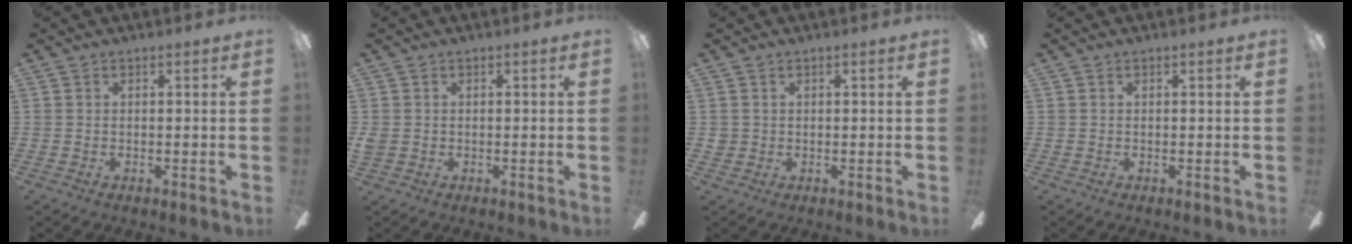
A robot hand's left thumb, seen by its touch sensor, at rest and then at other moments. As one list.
[{"total": 1.6, "force": [0.2, 1.5, 0.5], "torque": [-0.010, 0.003, 0.004]}, {"total": 1.5, "force": [0.8, 1.3, 0.1], "torque": [-0.003, 0.003, 0.014]}, {"total": 0.0}]